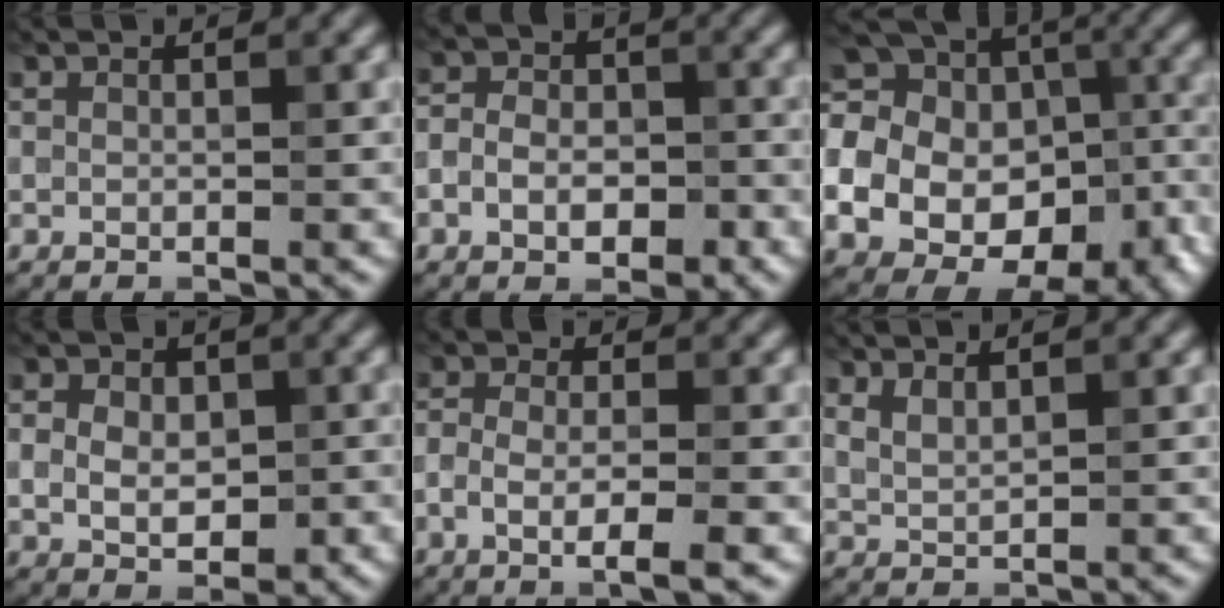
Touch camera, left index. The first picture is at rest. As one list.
[{"total": 4.9, "force": [-1.5, 3.3, 3.2], "torque": [-0.028, 0.001, -0.030]}, {"total": 21.9, "force": [-6.9, 18.3, 9.8], "torque": [-0.196, -0.018, -0.102]}, {"total": 4.7, "force": [0.2, 3.5, 3.1], "torque": [-0.032, 0.004, -0.004]}, {"total": 4.2, "force": [-1.4, 1.6, 3.6], "torque": [-0.071, -0.004, -0.029]}, {"total": 1.6, "force": [1.3, 0.4, 0.7], "torque": [-0.020, -0.004, 0.030]}]